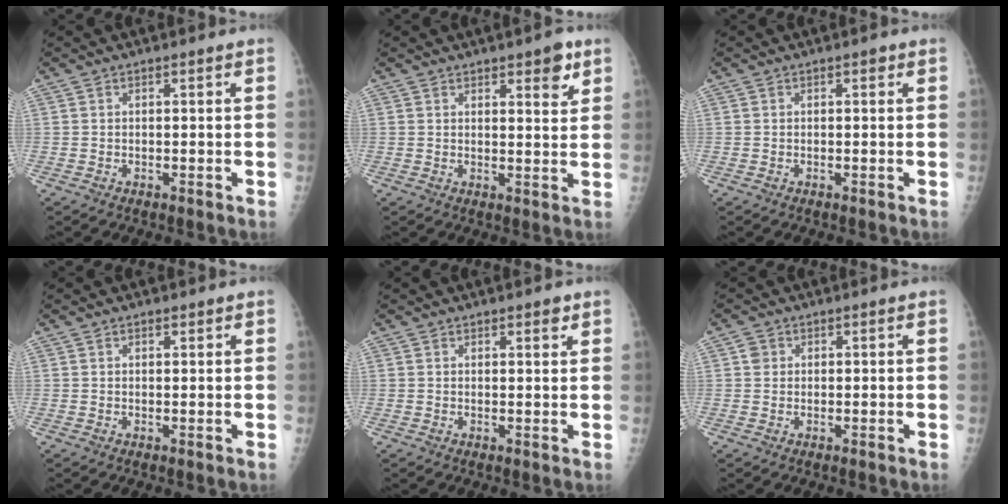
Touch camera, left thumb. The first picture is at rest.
{"total": 5.0, "force": [3.0, 1.9, 3.6], "torque": [-0.030, -0.016, 0.036]}
{"total": 0.6, "force": [0.3, 0.4, 0.4], "torque": [0.001, 0.001, 0.000]}
{"total": 1.0, "force": [0.7, 0.5, 0.4], "torque": [-0.002, -0.003, 0.008]}
{"total": 1.8, "force": [1.3, 0.8, 1.1], "torque": [-0.003, -0.006, 0.014]}
{"total": 1.8, "force": [0.5, 1.6, 0.5], "torque": [-0.001, 0.000, 0.004]}